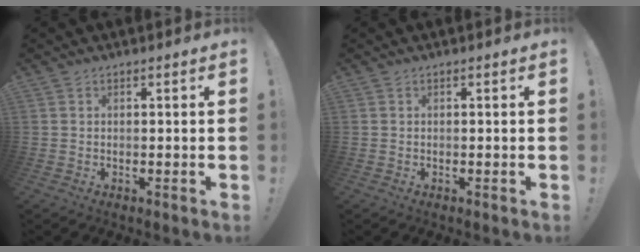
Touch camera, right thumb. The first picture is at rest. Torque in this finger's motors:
{"motor_torque": [0.18, 0.08, 0.17, -0.07, -0.04]}